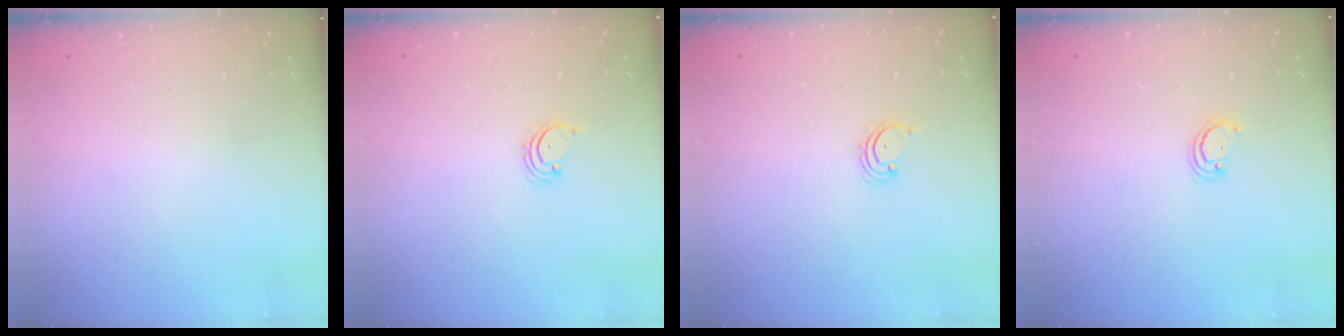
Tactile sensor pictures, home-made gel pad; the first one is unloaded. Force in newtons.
{"total": 1.7, "press": 1.6, "slide": 0.2}
{"total": 1.7, "press": 1.6, "slide": 0.2}
{"total": 2.5, "press": 2.4, "slide": 0.2}